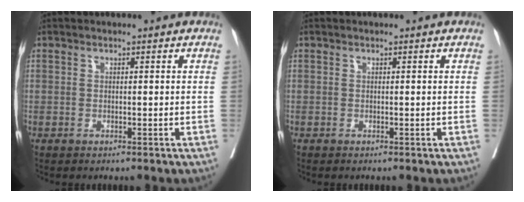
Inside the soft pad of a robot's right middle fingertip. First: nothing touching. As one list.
[{"total": 0.0}]